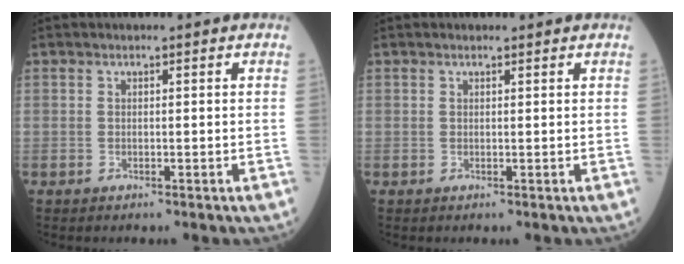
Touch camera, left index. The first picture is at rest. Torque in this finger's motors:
{"motor_torque": [-0.08, 0.02, -0.04, -0.01]}